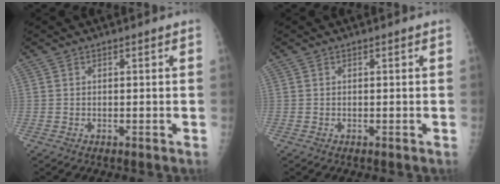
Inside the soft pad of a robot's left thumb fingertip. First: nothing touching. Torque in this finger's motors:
{"motor_torque": [0.00, 0.00, -0.01, -0.01, 0.00]}